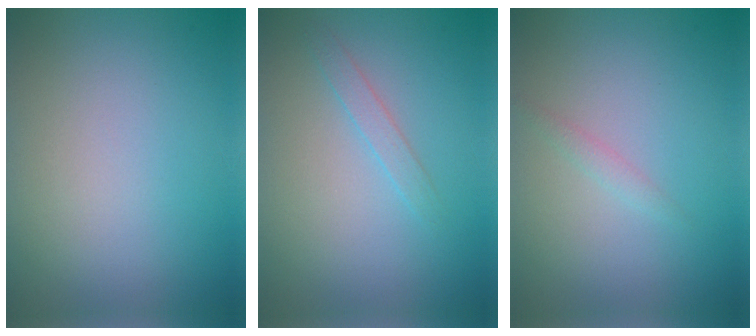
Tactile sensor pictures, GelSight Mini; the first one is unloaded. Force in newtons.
{"total": 1.2, "press": 1.2, "slide": 0.1}
{"total": 0.8, "press": 0.8, "slide": 0.0}